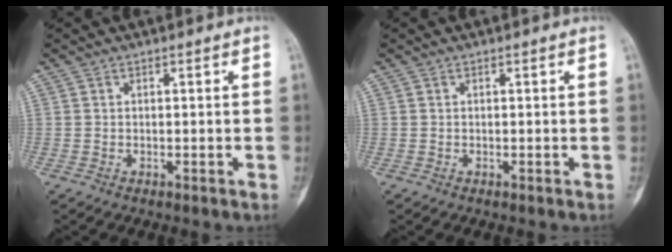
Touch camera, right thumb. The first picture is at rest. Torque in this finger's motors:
{"motor_torque": [-0.03, 0.12, 0.02, 0.02, 0.03]}